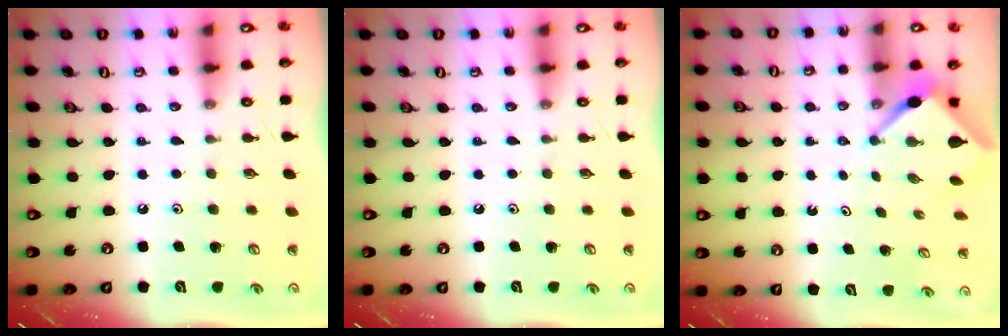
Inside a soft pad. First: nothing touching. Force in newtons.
{"total": 0.0}
{"total": 3.1, "press": 3.1, "slide": 0.2}